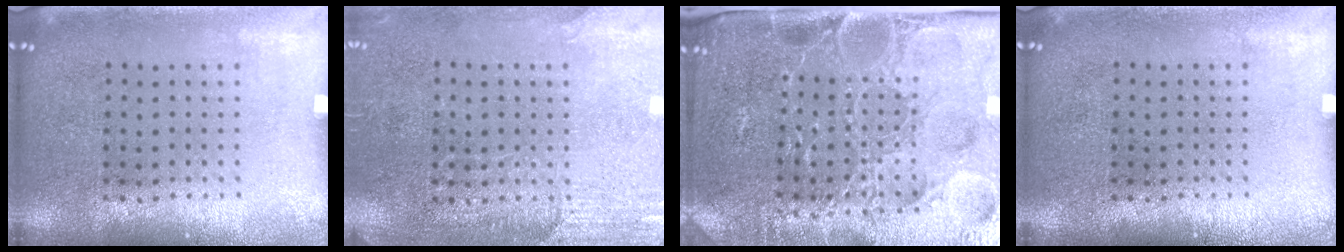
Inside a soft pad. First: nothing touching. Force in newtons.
{"total": 2.8, "press": 2.6, "slide": 1.0}
{"total": 5.0, "press": 4.2, "slide": 2.6}
{"total": 0.0}